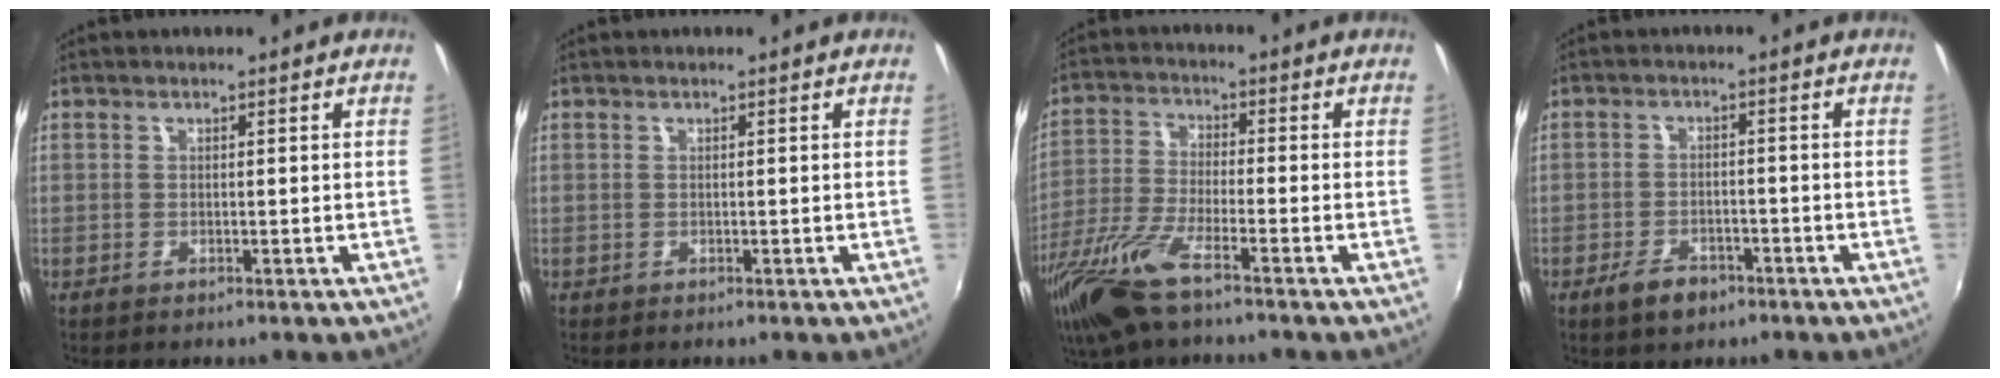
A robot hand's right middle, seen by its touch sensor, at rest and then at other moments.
{"total": 0.0}
{"total": 12.8, "force": [-8.7, 2.6, 9.1], "torque": [-0.199, -0.037, -0.173]}
{"total": 5.1, "force": [-3.4, 2.8, 2.6], "torque": [-0.068, -0.002, -0.055]}